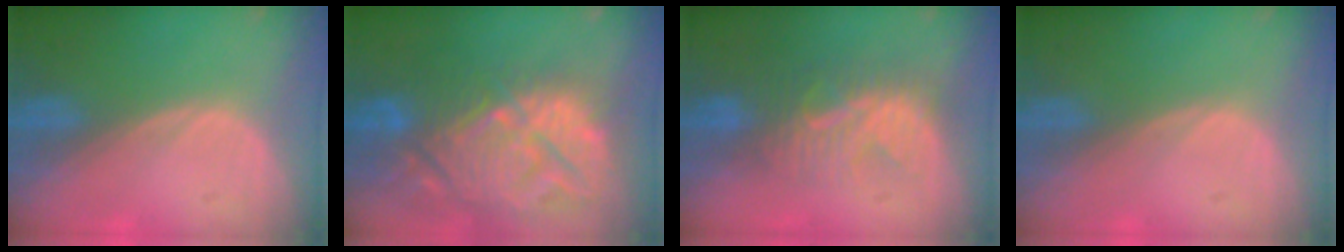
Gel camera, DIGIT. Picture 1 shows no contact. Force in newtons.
{"total": 15.1, "press": 12.9, "slide": 7.7}
{"total": 7.9, "press": 7.6, "slide": 1.9}
{"total": 0.0}